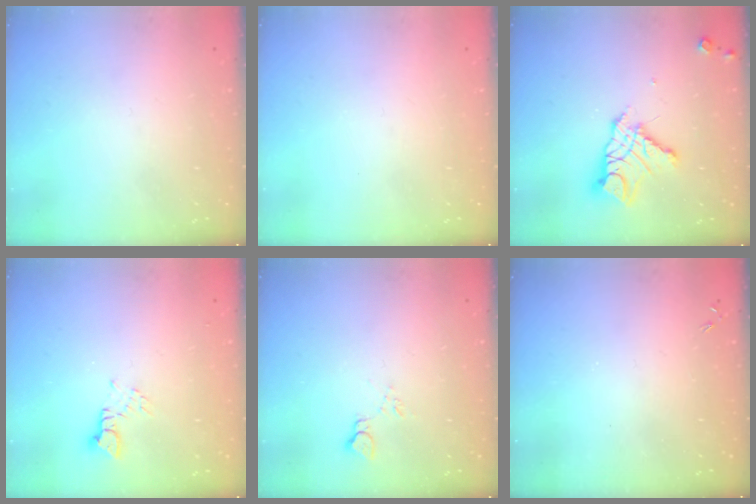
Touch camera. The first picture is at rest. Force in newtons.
{"total": 0.0}
{"total": 14.0, "press": 14.0, "slide": 1.4}
{"total": 2.2, "press": 2.2, "slide": 0.1}
{"total": 5.4, "press": 5.4, "slide": 0.7}
{"total": 0.0}